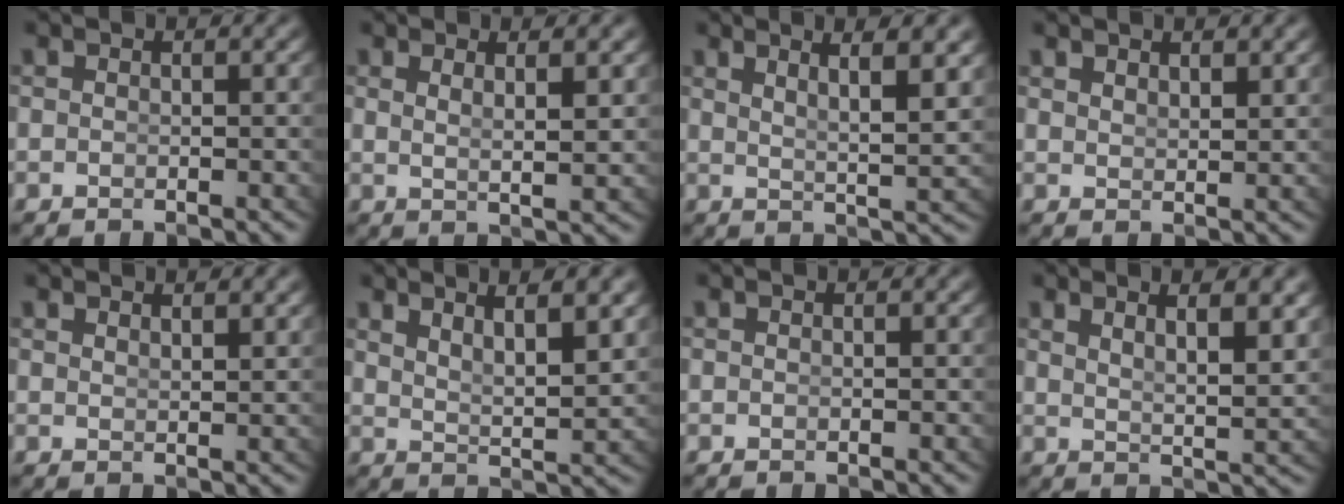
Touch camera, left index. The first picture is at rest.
{"total": 2.1, "force": [1.0, -0.6, 1.7], "torque": [-0.034, -0.017, 0.032]}
{"total": 5.4, "force": [3.3, 0.7, 4.3], "torque": [-0.057, -0.001, 0.058]}
{"total": 1.6, "force": [1.5, -0.5, 0.3], "torque": [0.001, -0.010, 0.037]}
{"total": 1.4, "force": [1.3, -0.7, 0.2], "torque": [0.006, -0.010, 0.030]}
{"total": 5.2, "force": [3.3, 1.4, 3.9], "torque": [-0.053, -0.004, 0.059]}
{"total": 0.0}
{"total": 4.2, "force": [2.6, 0.5, 3.2], "torque": [-0.046, -0.008, 0.050]}